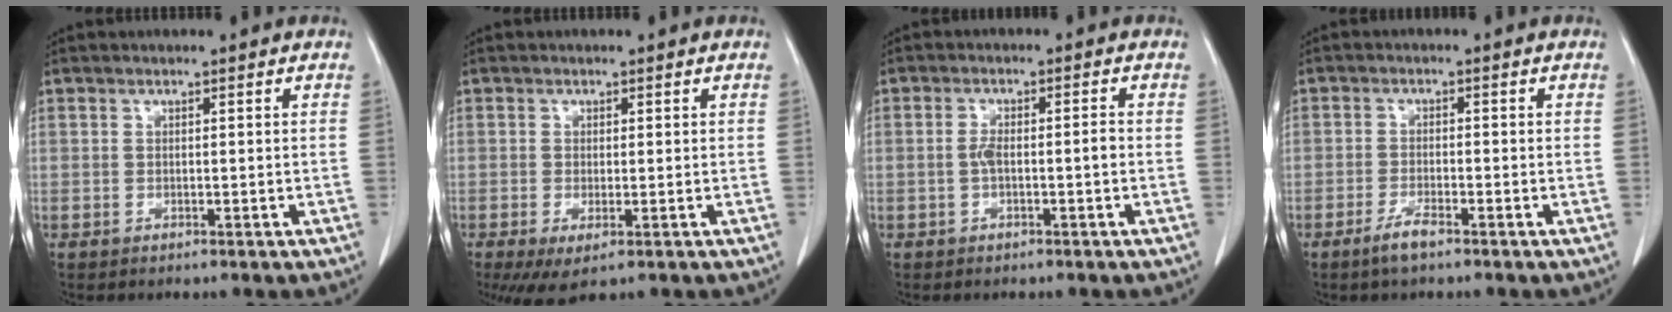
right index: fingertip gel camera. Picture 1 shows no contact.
{"total": 3.1, "force": [-1.1, 1.1, 2.7], "torque": [-0.047, -0.010, -0.013]}
{"total": 3.1, "force": [-0.6, 0.7, 2.9], "torque": [-0.056, 0.006, -0.009]}
{"total": 3.0, "force": [-2.2, 0.4, 2.0], "torque": [-0.044, -0.002, -0.044]}